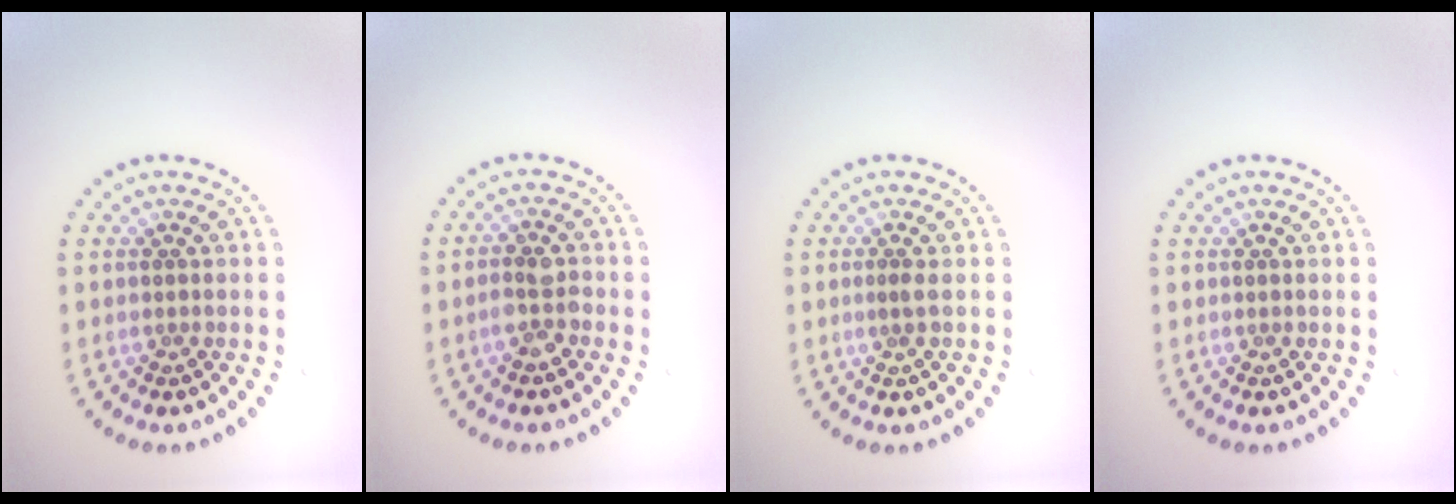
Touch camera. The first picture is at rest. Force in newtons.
{"total": 2.3, "press": 2.1, "slide": 0.8}
{"total": 0.6, "press": 0.3, "slide": 0.5}
{"total": 0.0}